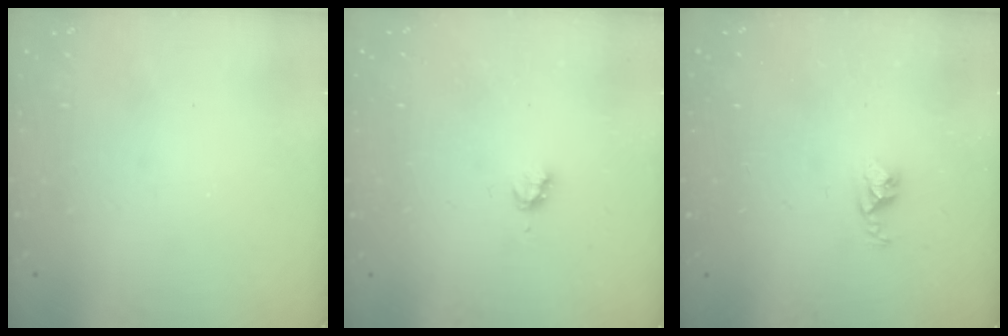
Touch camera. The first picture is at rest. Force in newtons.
{"total": 2.8, "press": 2.8, "slide": 0.3}
{"total": 2.5, "press": 2.5, "slide": 0.4}